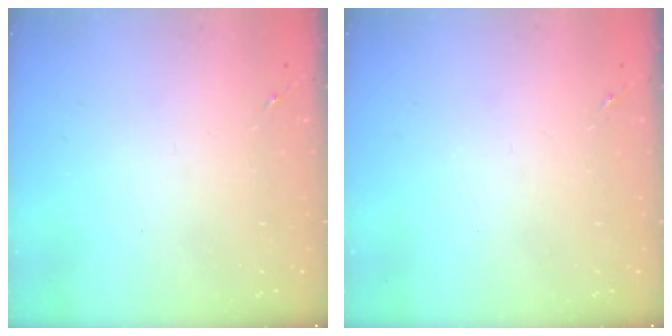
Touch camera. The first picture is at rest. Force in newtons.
{"total": 0.0}